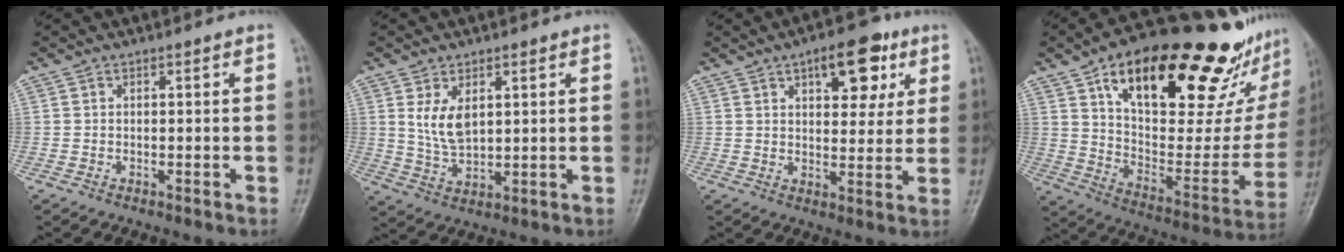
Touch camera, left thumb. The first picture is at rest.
{"total": 6.1, "force": [2.1, 3.5, 4.6], "torque": [-0.073, -0.016, 0.051]}
{"total": 11.2, "force": [5.3, 5.6, 8.1], "torque": [-0.074, -0.016, 0.071]}
{"total": 36.4, "force": [20.4, 14.4, 26.6], "torque": [-0.349, -0.022, 0.324]}